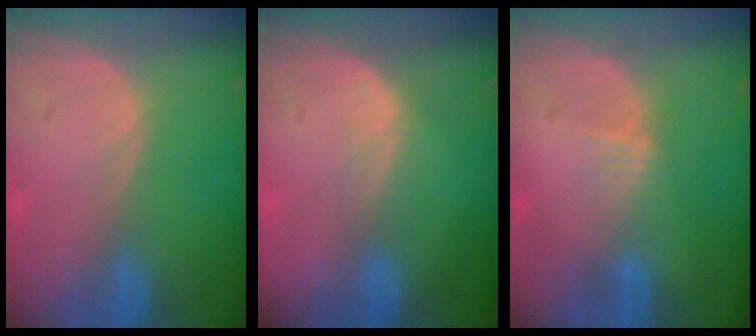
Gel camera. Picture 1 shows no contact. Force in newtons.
{"total": 2.3, "press": 1.6, "slide": 1.6}
{"total": 1.9, "press": 1.9, "slide": 0.2}